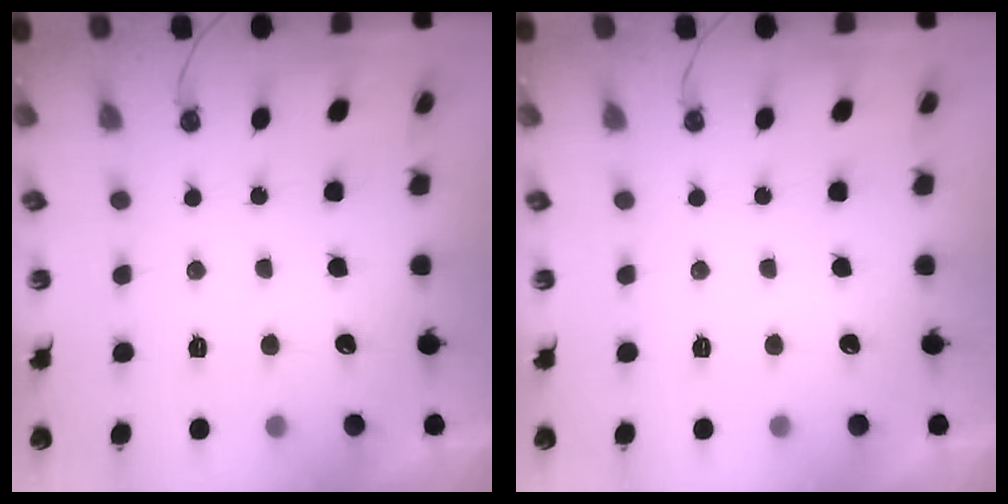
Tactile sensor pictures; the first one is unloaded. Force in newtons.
{"total": 0.0}